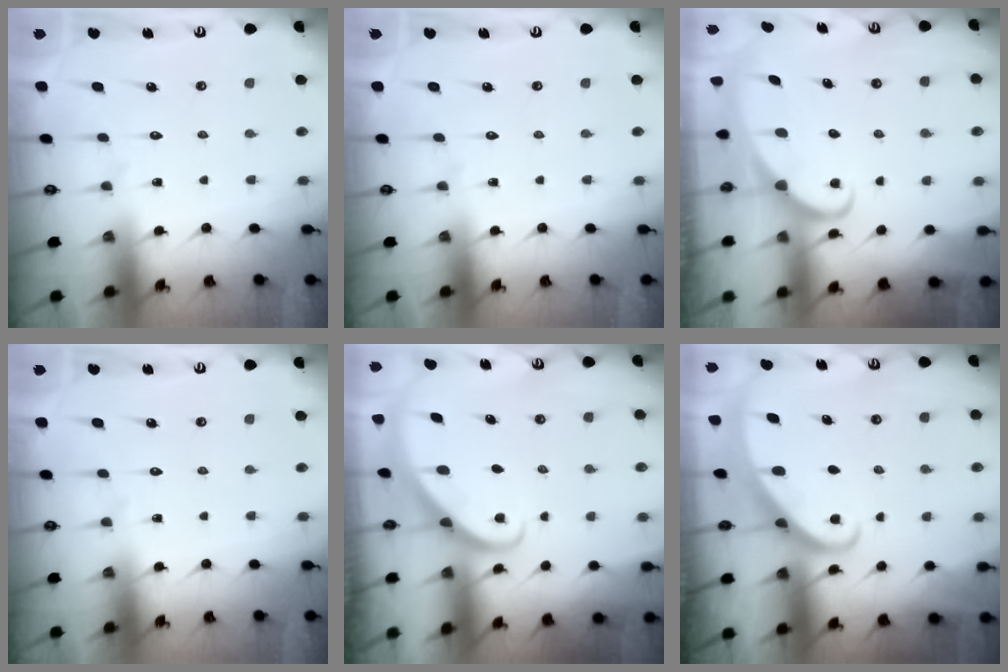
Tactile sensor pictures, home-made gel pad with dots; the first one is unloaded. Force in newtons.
{"total": 0.0}
{"total": 2.4, "press": 2.3, "slide": 0.3}
{"total": 0.0}
{"total": 2.9, "press": 2.9, "slide": 0.2}
{"total": 2.4, "press": 2.4, "slide": 0.2}